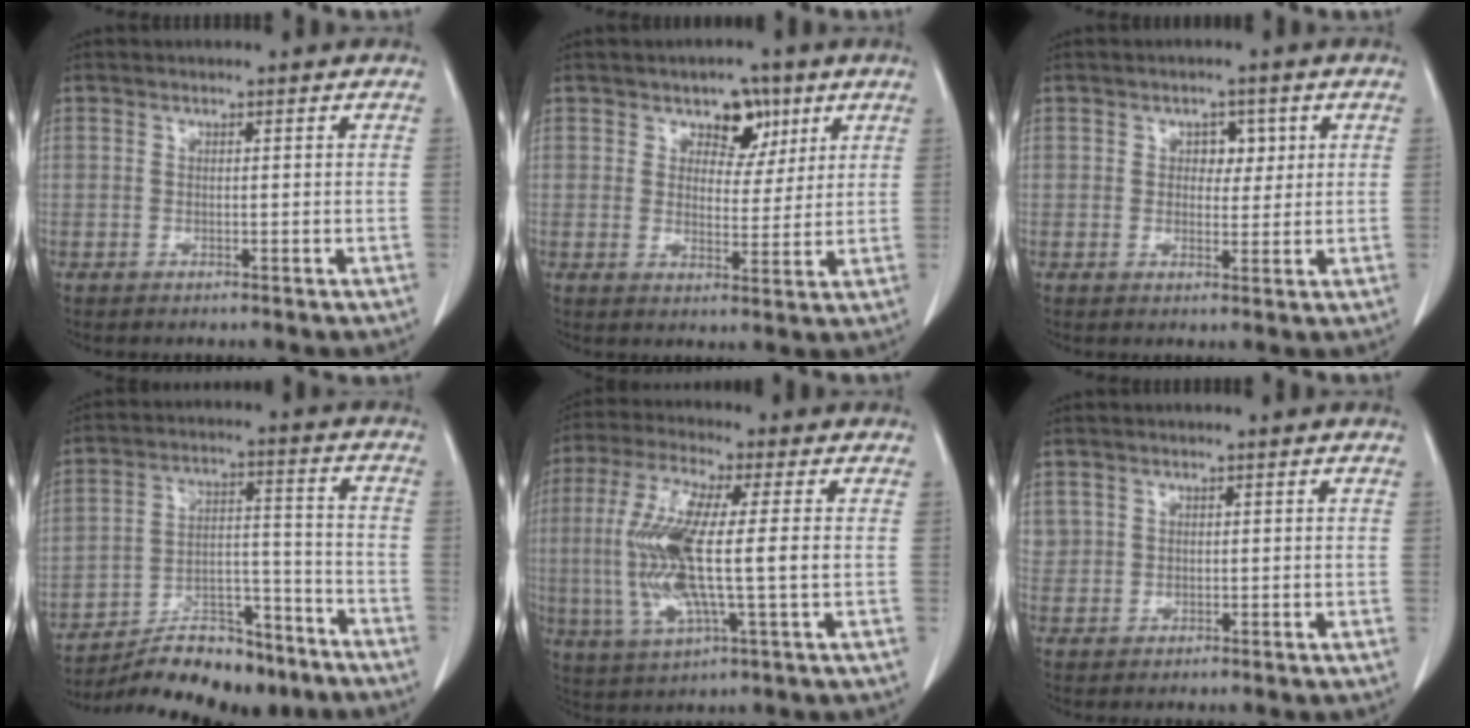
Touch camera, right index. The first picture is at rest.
{"total": 5.8, "force": [3.2, 3.8, 3.0], "torque": [-0.030, 0.007, 0.046]}
{"total": 3.1, "force": [1.0, 2.1, 2.0], "torque": [-0.020, 0.006, 0.012]}
{"total": 15.2, "force": [-13.2, 4.6, 5.9], "torque": [-0.089, 0.035, -0.212]}
{"total": 13.9, "force": [-0.3, 1.8, 13.8], "torque": [-0.293, -0.004, -0.007]}
{"total": 1.9, "force": [0.8, 1.8, 0.1], "torque": [0.014, 0.006, 0.011]}